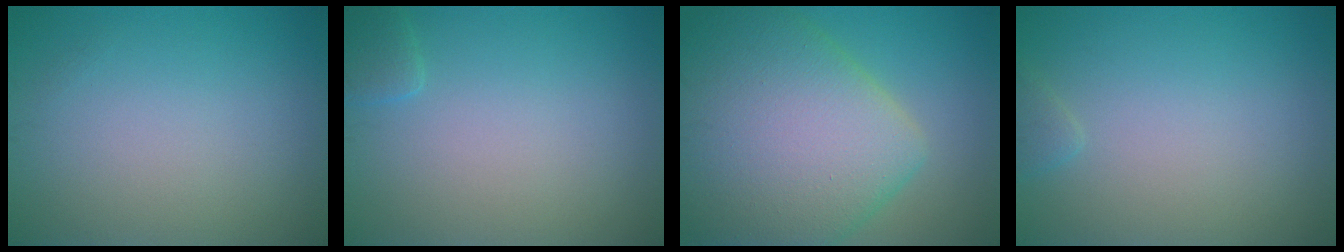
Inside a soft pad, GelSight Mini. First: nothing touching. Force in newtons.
{"total": 1.3, "press": 1.3, "slide": 0.1}
{"total": 12.9, "press": 12.9, "slide": 0.5}
{"total": 0.8, "press": 0.8, "slide": 0.1}